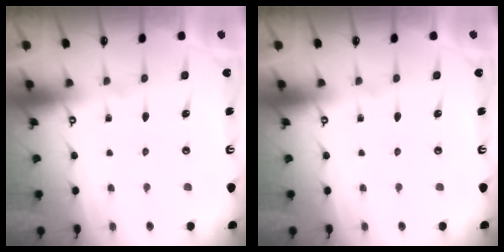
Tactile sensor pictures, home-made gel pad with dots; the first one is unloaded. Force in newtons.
{"total": 0.0}